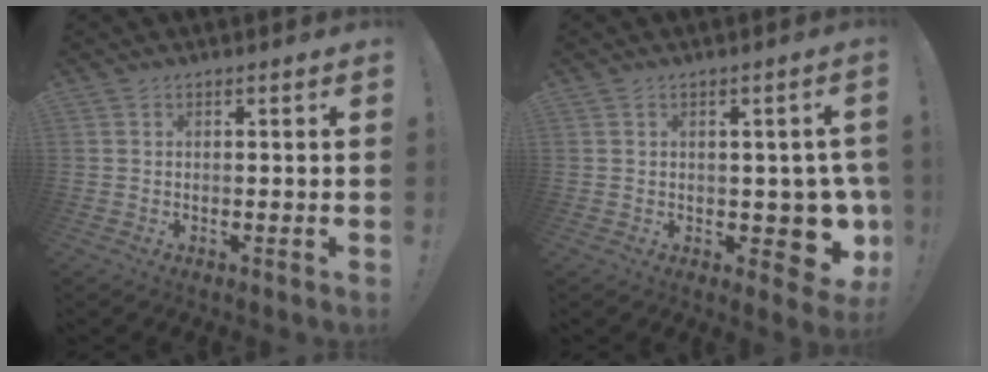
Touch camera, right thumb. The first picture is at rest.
{"total": 7.9, "force": [-0.8, 5.3, 5.8], "torque": [-0.051, -0.006, 0.001]}